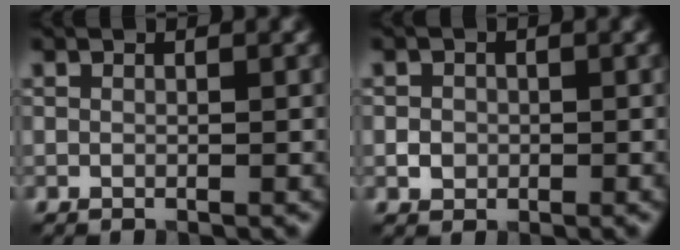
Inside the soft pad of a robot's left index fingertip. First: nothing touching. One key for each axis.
{"total": 1.3, "fx": -0.2, "fy": 1.2, "fz": 0.4, "tx": -0.002, "ty": -0.003, "tz": -0.006}